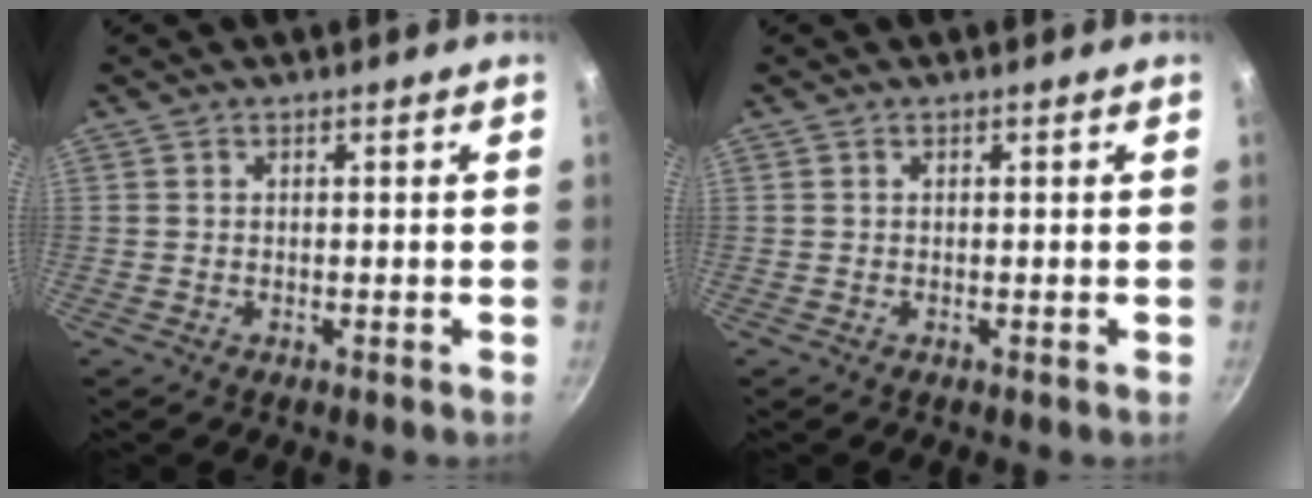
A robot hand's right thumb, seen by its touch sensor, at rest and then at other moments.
{"total": 0.0}